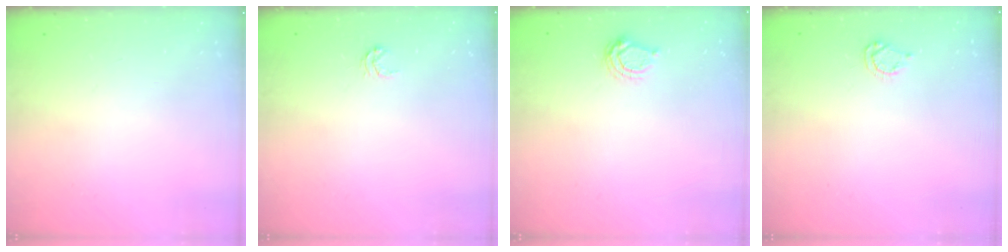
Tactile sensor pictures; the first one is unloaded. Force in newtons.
{"total": 2.7, "press": 2.7, "slide": 0.4}
{"total": 4.7, "press": 4.7, "slide": 0.5}
{"total": 4.2, "press": 4.2, "slide": 0.3}